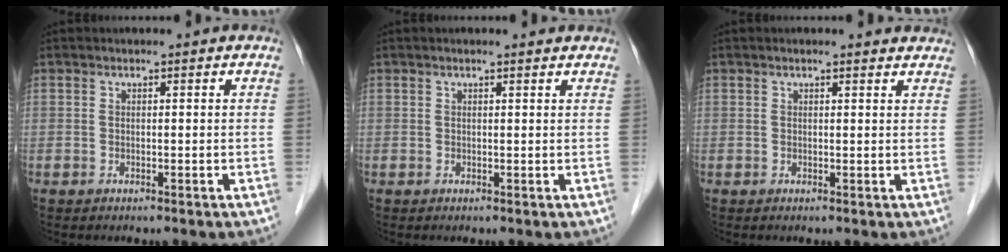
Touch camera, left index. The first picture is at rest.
{"total": 2.0, "force": [1.7, 0.2, 0.9], "torque": [-0.017, 0.008, 0.014]}
{"total": 3.5, "force": [3.2, 0.8, 1.3], "torque": [-0.014, 0.006, 0.023]}